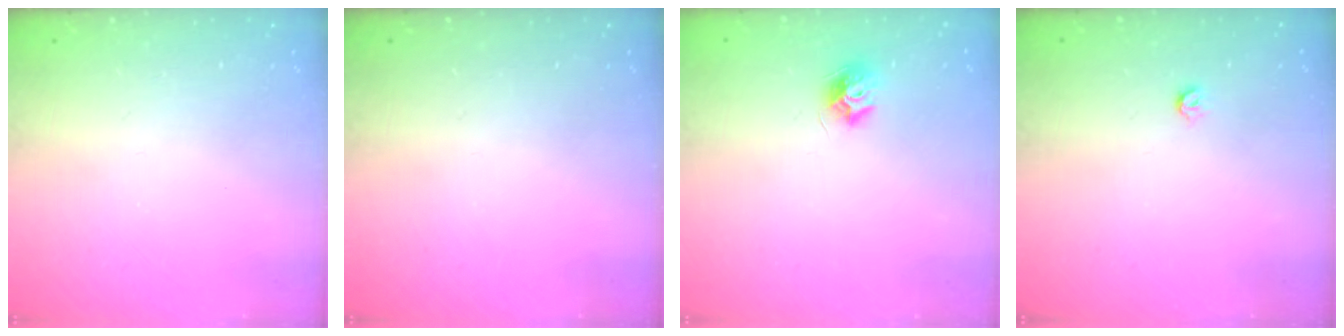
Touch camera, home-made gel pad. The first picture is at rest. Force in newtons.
{"total": 0.0}
{"total": 7.9, "press": 7.9, "slide": 0.4}
{"total": 3.6, "press": 3.6, "slide": 0.7}